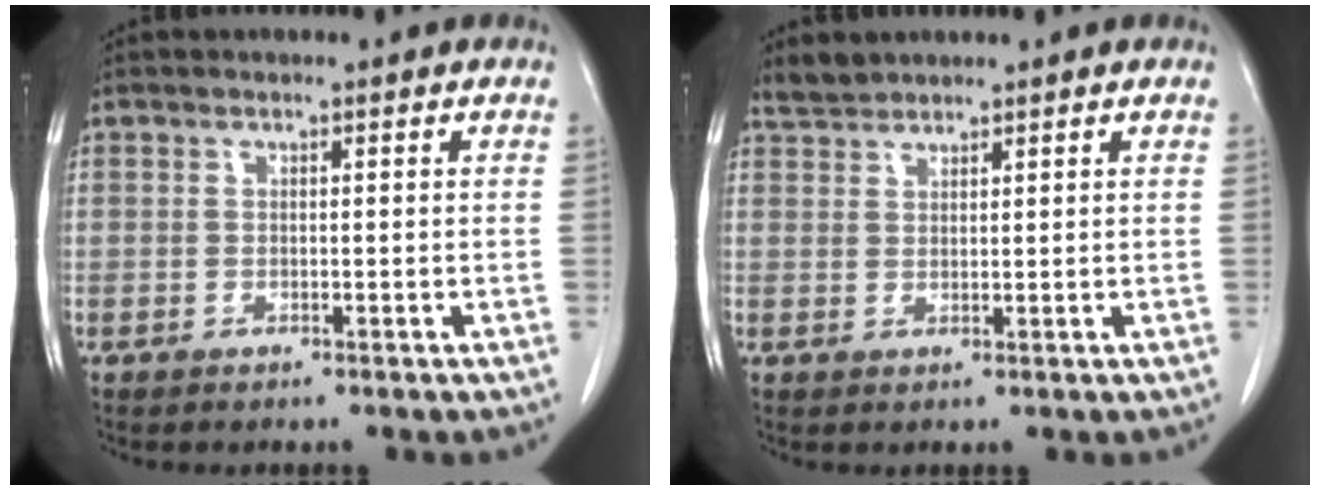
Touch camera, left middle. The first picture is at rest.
{"total": 2.0, "force": [2.0, 0.2, -0.1], "torque": [-0.005, 0.006, 0.042]}